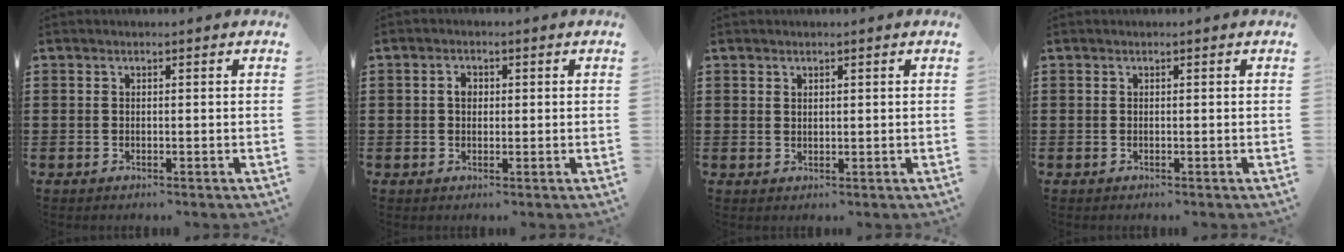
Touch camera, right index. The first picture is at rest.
{"total": 2.0, "force": [0.2, 1.5, 1.4], "torque": [-0.029, 0.009, 0.002]}
{"total": 1.1, "force": [0.9, 0.6, 0.2], "torque": [-0.005, 0.003, 0.017]}
{"total": 0.0}